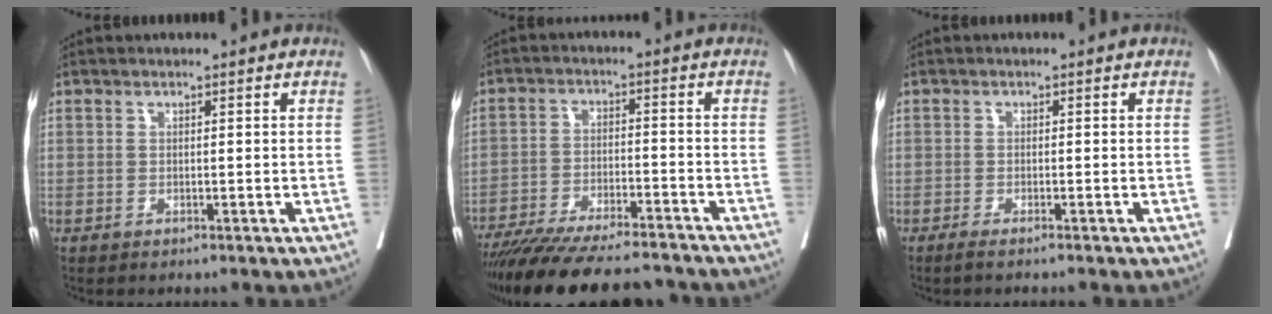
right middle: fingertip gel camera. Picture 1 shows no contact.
{"total": 20.4, "force": [-18.1, 2.9, 8.8], "torque": [-0.150, -0.027, -0.270]}
{"total": 2.6, "force": [-2.1, -0.3, 1.5], "torque": [-0.015, 0.000, -0.030]}